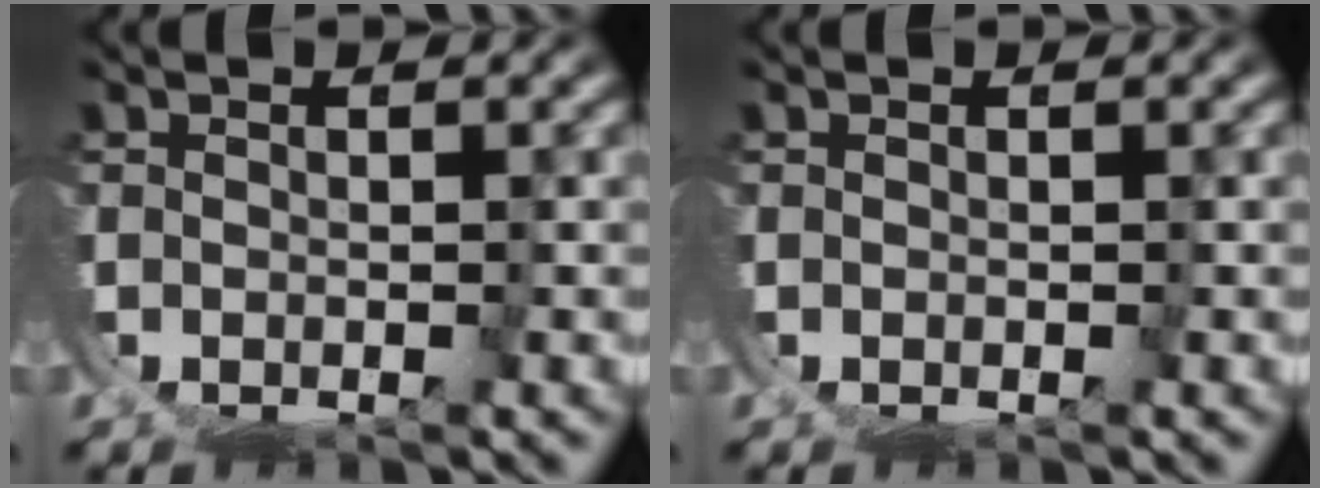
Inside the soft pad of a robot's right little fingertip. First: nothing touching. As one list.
[{"total": 0.0}]